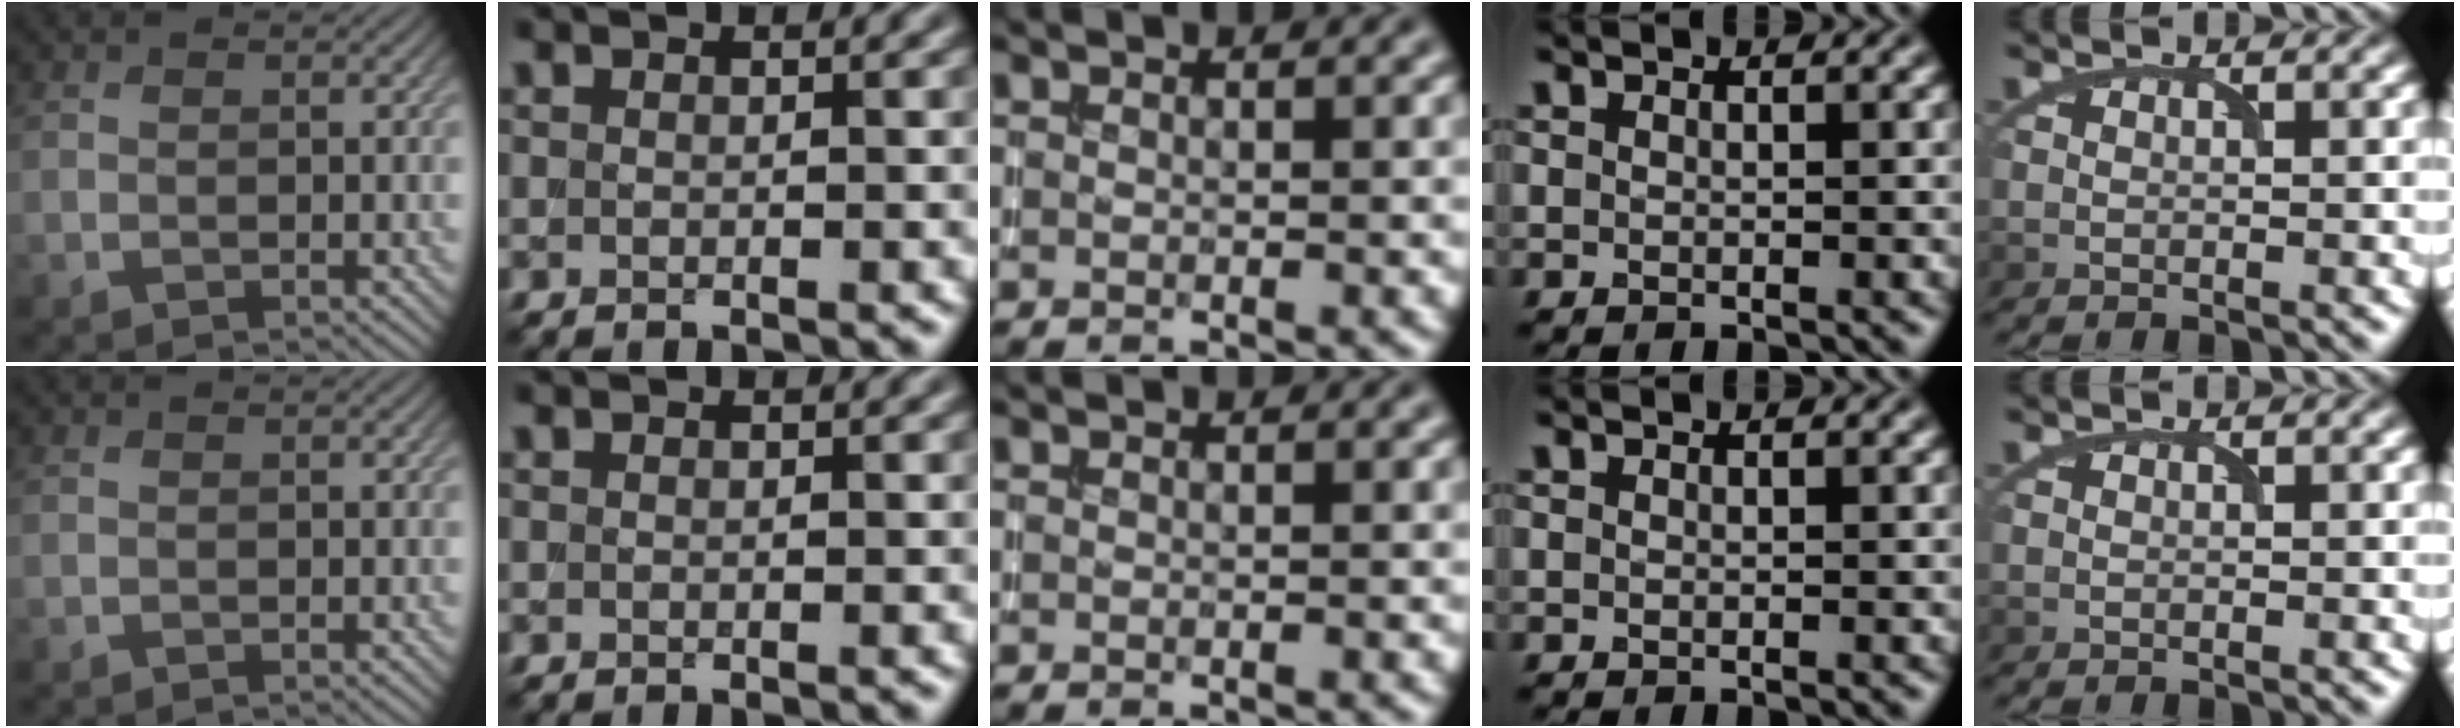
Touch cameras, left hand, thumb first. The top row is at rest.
{}